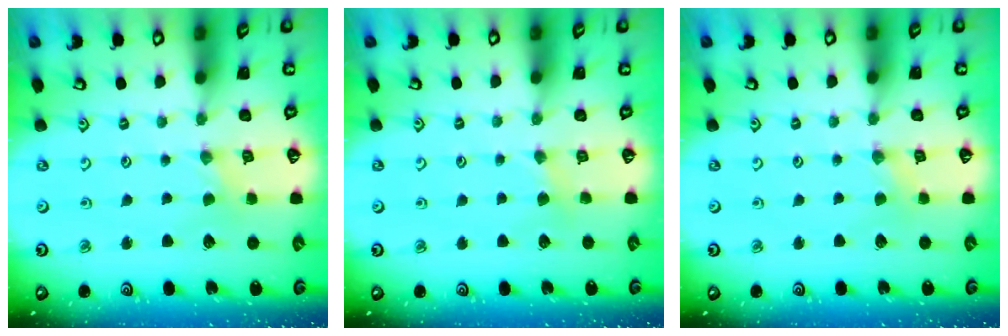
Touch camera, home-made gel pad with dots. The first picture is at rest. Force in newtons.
{"total": 1.9, "press": 1.9, "slide": 0.3}
{"total": 1.4, "press": 1.4, "slide": 0.3}